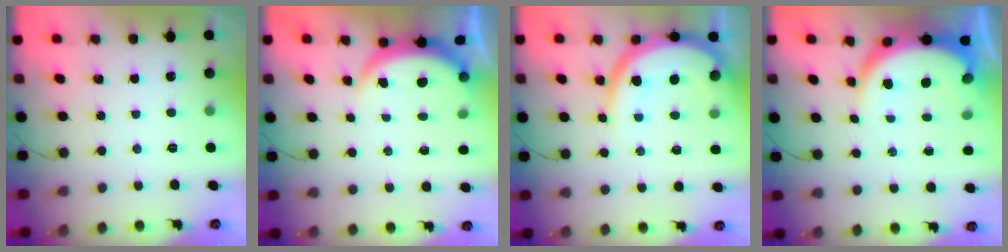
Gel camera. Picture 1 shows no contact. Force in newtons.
{"total": 3.8, "press": 3.8, "slide": 0.3}
{"total": 14.0, "press": 13.9, "slide": 1.5}
{"total": 8.9, "press": 8.9, "slide": 1.1}